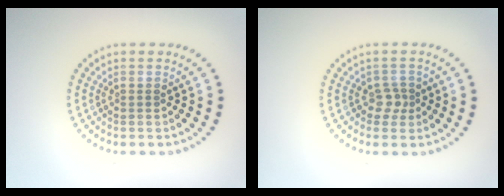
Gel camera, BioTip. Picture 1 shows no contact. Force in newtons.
{"total": 1.6, "press": 1.3, "slide": 0.9}